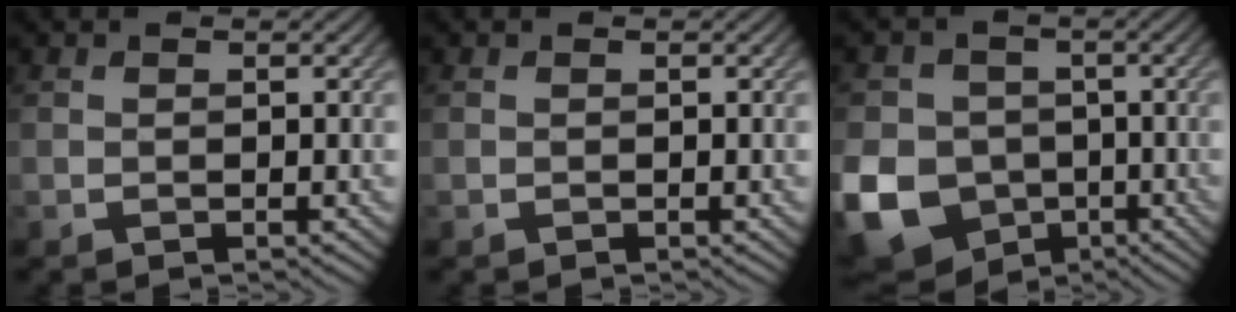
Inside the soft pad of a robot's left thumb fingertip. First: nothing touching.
{"total": 0.0}
{"total": 13.8, "force": [-4.5, 11.7, 5.7], "torque": [-0.169, -0.050, -0.099]}